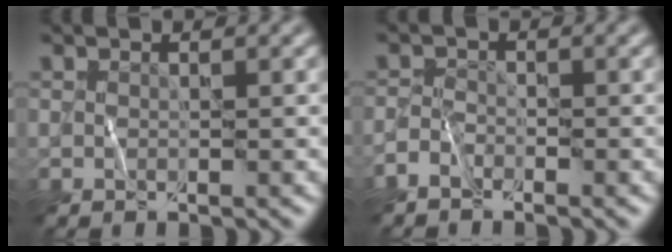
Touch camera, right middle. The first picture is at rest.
{"total": 1.6, "force": [-1.5, 0.5, 0.4], "torque": [-0.009, 0.003, -0.037]}